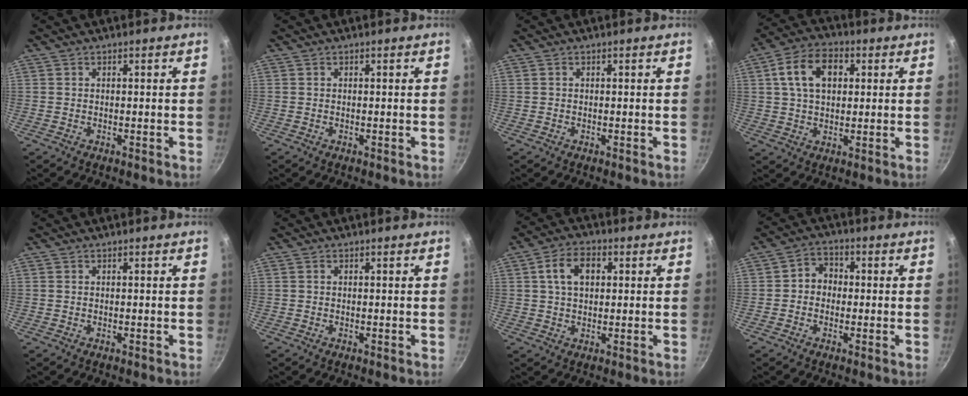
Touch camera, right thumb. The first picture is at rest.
{"total": 0.0}
{"total": 0.0}
{"total": 11.0, "force": [2.8, 7.3, 7.8], "torque": [-0.118, 0.013, 0.039]}
{"total": 0.0}
{"total": 0.0}
{"total": 7.5, "force": [1.8, 4.9, 5.4], "torque": [-0.076, 0.011, 0.026]}
{"total": 4.6, "force": [-0.3, 4.0, 2.3], "torque": [-0.010, 0.012, -0.017]}